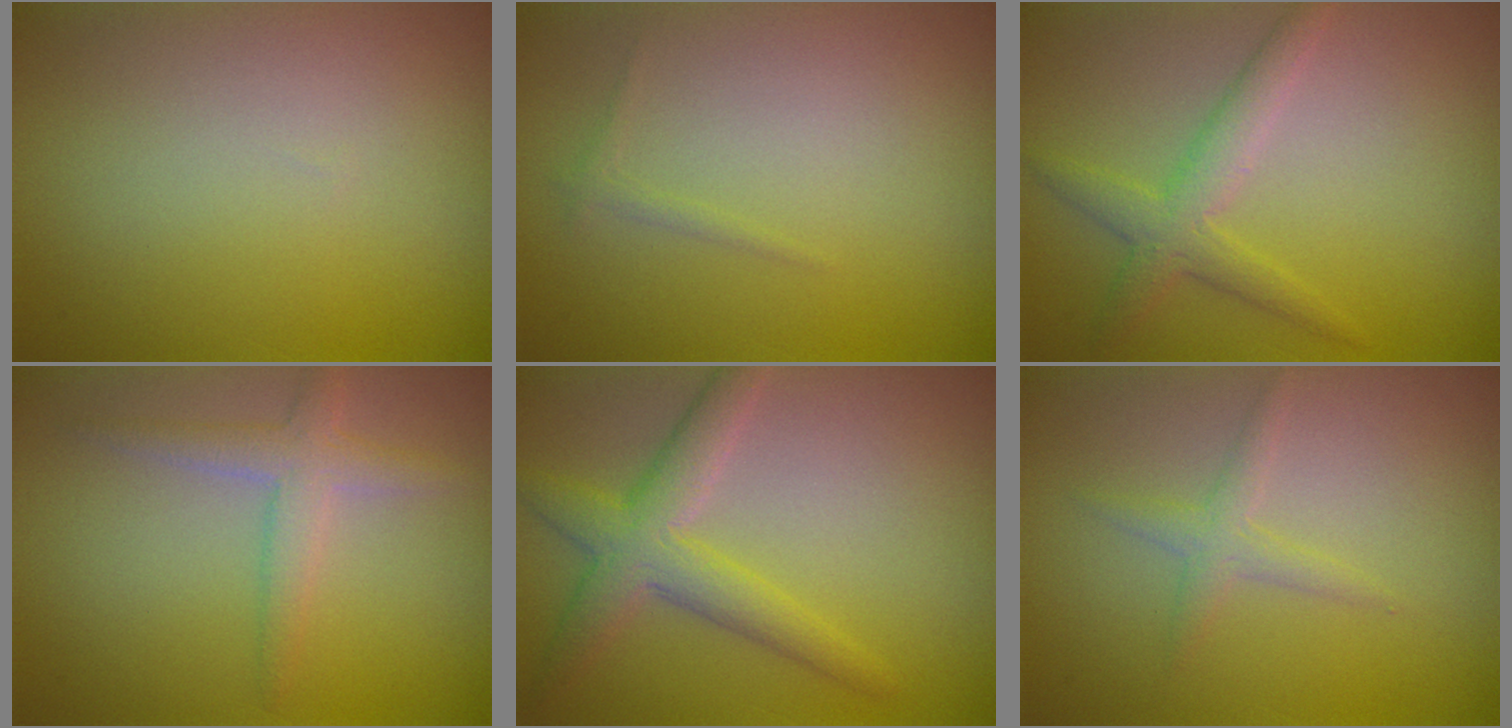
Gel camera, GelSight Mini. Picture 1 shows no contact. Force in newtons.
{"total": 0.6, "press": 0.6, "slide": 0.0}
{"total": 3.0, "press": 3.0, "slide": 0.1}
{"total": 2.5, "press": 2.5, "slide": 0.2}
{"total": 4.2, "press": 4.2, "slide": 0.1}
{"total": 1.5, "press": 1.5, "slide": 0.1}